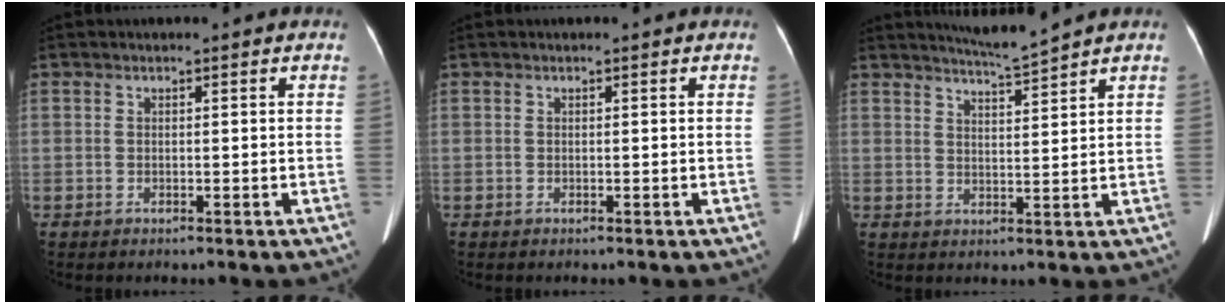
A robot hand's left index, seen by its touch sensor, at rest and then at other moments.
{"total": 0.0}
{"total": 4.0, "force": [3.7, -1.4, 0.7], "torque": [-0.015, -0.014, 0.069]}